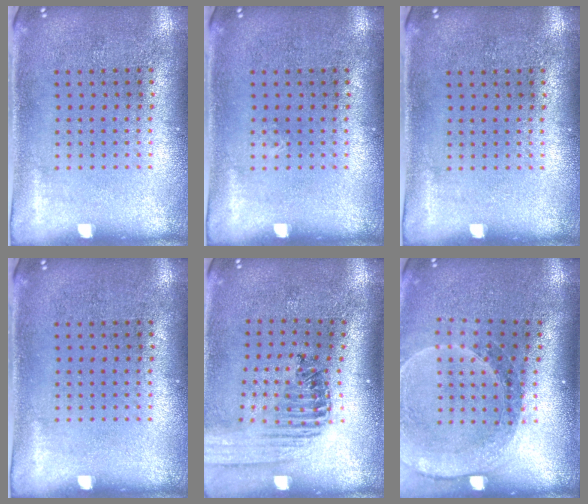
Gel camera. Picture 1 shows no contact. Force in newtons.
{"total": 0.0}
{"total": 0.0}
{"total": 0.0}
{"total": 1.3, "press": 1.3, "slide": 0.1}
{"total": 1.7, "press": 1.7, "slide": 0.2}